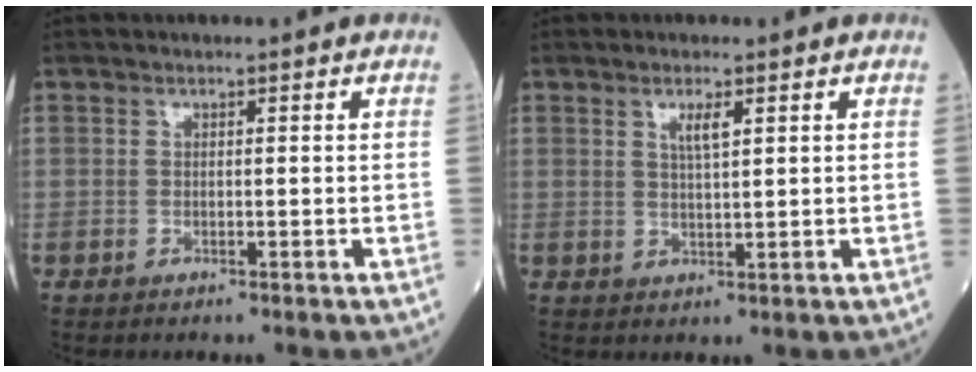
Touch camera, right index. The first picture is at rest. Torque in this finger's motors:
{"motor_torque": [0.06, 0.10, 0.04, 0.05]}